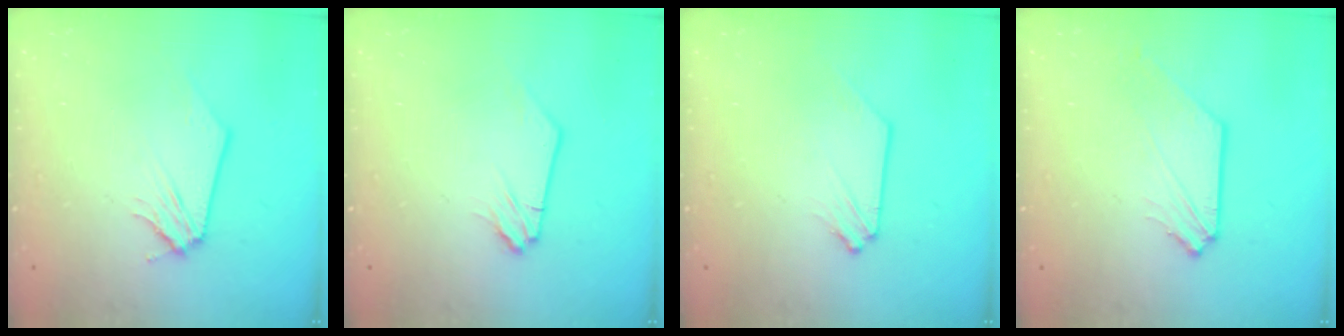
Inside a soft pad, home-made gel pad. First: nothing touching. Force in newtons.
{"total": 0.0}
{"total": 0.0}
{"total": 1.0, "press": 1.0, "slide": 0.1}